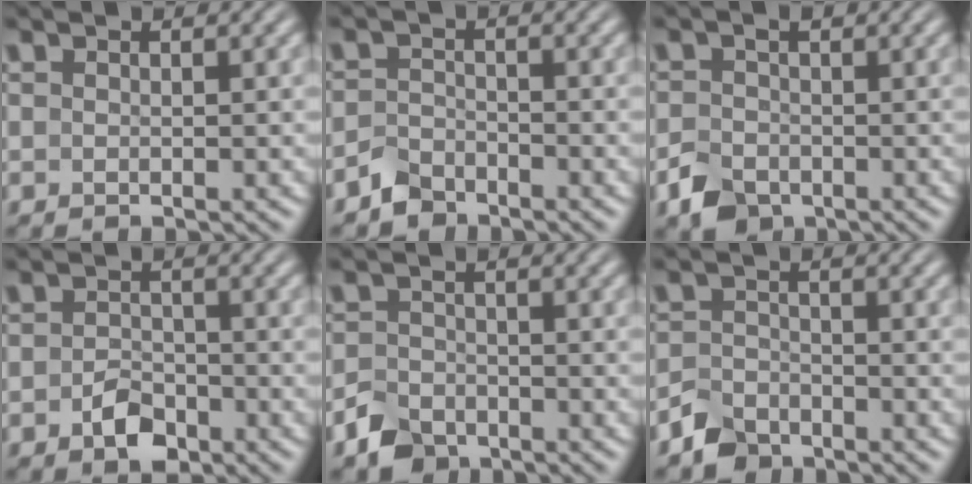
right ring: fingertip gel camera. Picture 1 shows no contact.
{"total": 3.0, "force": [-2.9, 1.0, 0.1], "torque": [-0.003, -0.012, -0.048]}
{"total": 2.6, "force": [-2.0, 1.4, 0.7], "torque": [-0.007, -0.014, -0.034]}
{"total": 2.7, "force": [-1.9, 1.5, 1.3], "torque": [-0.010, -0.005, -0.031]}
{"total": 3.3, "force": [-2.8, 1.5, 0.4], "torque": [-0.006, -0.015, -0.047]}
{"total": 3.6, "force": [-3.1, 1.7, 0.4], "torque": [-0.009, -0.017, -0.050]}